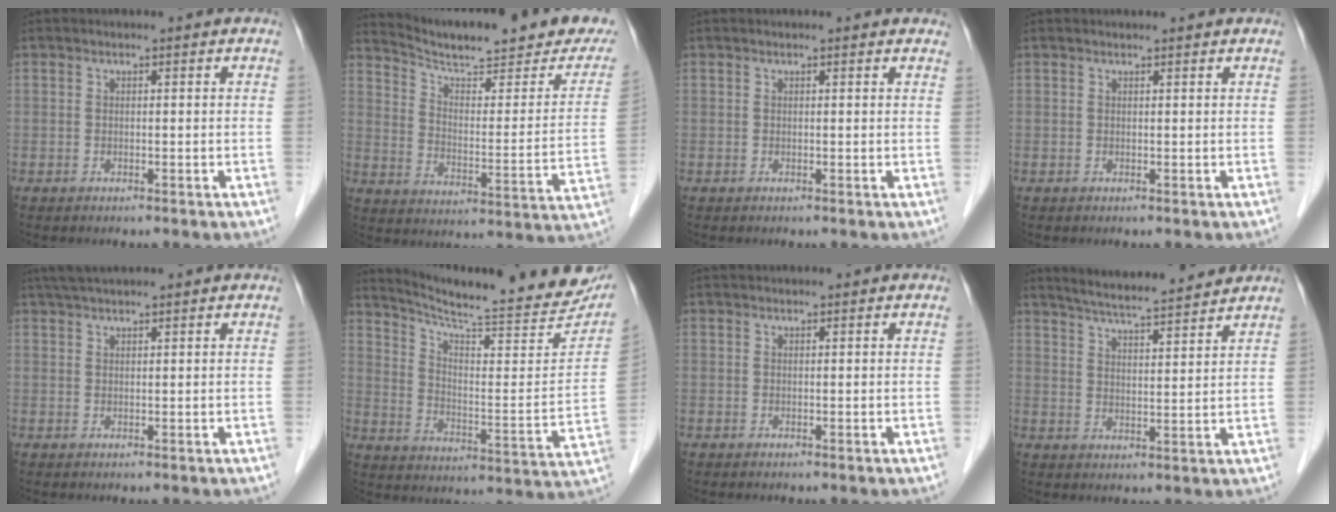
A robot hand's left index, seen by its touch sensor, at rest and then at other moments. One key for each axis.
{"total": 22.5, "fx": 19.7, "fy": 3.1, "fz": 10.4, "tx": -0.150, "ty": -0.037, "tz": 0.262}
{"total": 2.5, "fx": 2.3, "fy": 0.6, "fz": 0.8, "tx": -0.013, "ty": 0.011, "tz": 0.015}
{"total": 1.4, "fx": 1.4, "fy": 0.0, "fz": 0.2, "tx": -0.009, "ty": 0.009, "tz": 0.019}
{"total": 5.5, "fx": 4.8, "fy": 0.2, "fz": 2.6, "tx": -0.041, "ty": 0.038, "tz": 0.081}
{"total": 24.3, "fx": 21.9, "fy": 2.0, "fz": 10.4, "tx": -0.165, "ty": -0.075, "tz": 0.291}
{"total": 2.0, "fx": 2.0, "fy": 0.3, "fz": 0.5, "tx": -0.010, "ty": 0.028, "tz": 0.030}
{"total": 12.3, "fx": 11.5, "fy": 0.4, "fz": 4.4, "tx": -0.078, "ty": 0.013, "tz": 0.168}